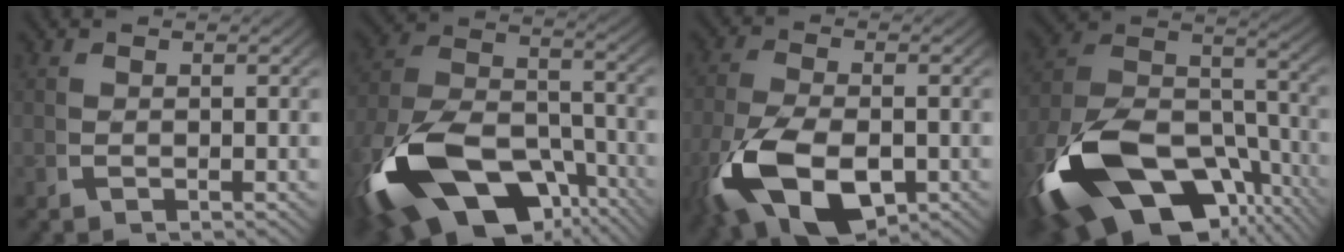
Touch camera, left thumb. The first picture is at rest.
{"total": 16.6, "force": [-6.5, 10.5, 11.1], "torque": [-0.256, -0.065, -0.088]}
{"total": 10.5, "force": [-2.6, 6.3, 7.9], "torque": [-0.209, -0.043, -0.022]}
{"total": 18.2, "force": [-6.4, 11.1, 12.9], "torque": [-0.277, -0.061, -0.085]}